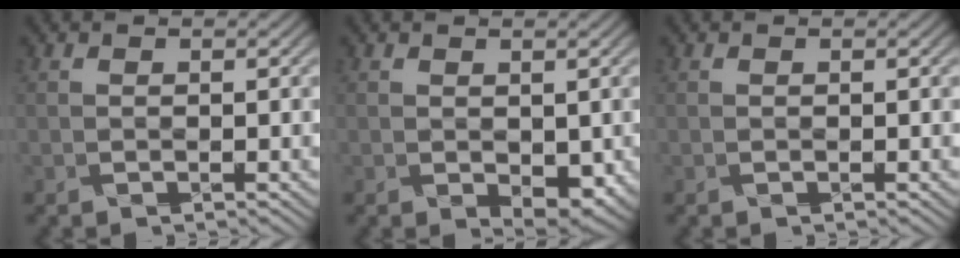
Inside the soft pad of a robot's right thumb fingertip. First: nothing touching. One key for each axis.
{"total": 3.1, "fx": -0.5, "fy": 1.9, "fz": 2.4, "tx": -0.040, "ty": -0.012, "tz": 0.006}
{"total": 0.0}